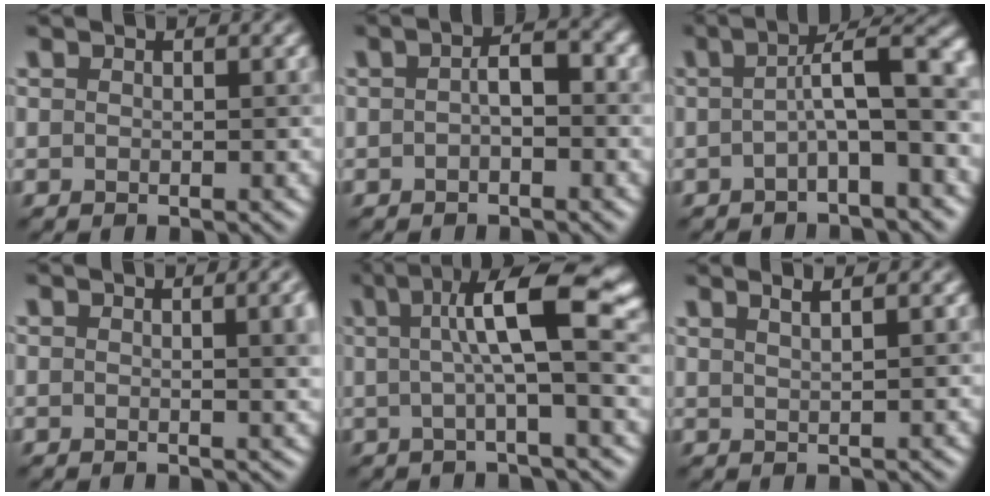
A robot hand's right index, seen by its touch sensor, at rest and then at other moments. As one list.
[{"total": 2.3, "force": [-0.3, 0.9, 2.1], "torque": [-0.038, 0.007, -0.009]}, {"total": 6.3, "force": [-0.3, 1.6, 6.1], "torque": [-0.079, 0.019, -0.013]}, {"total": 4.5, "force": [0.7, 1.8, 4.0], "torque": [-0.019, 0.015, 0.006]}, {"total": 8.5, "force": [1.9, 1.6, 8.1], "torque": [-0.119, 0.017, 0.024]}, {"total": 3.2, "force": [2.1, 1.2, 2.1], "torque": [-0.001, 0.019, 0.002]}]